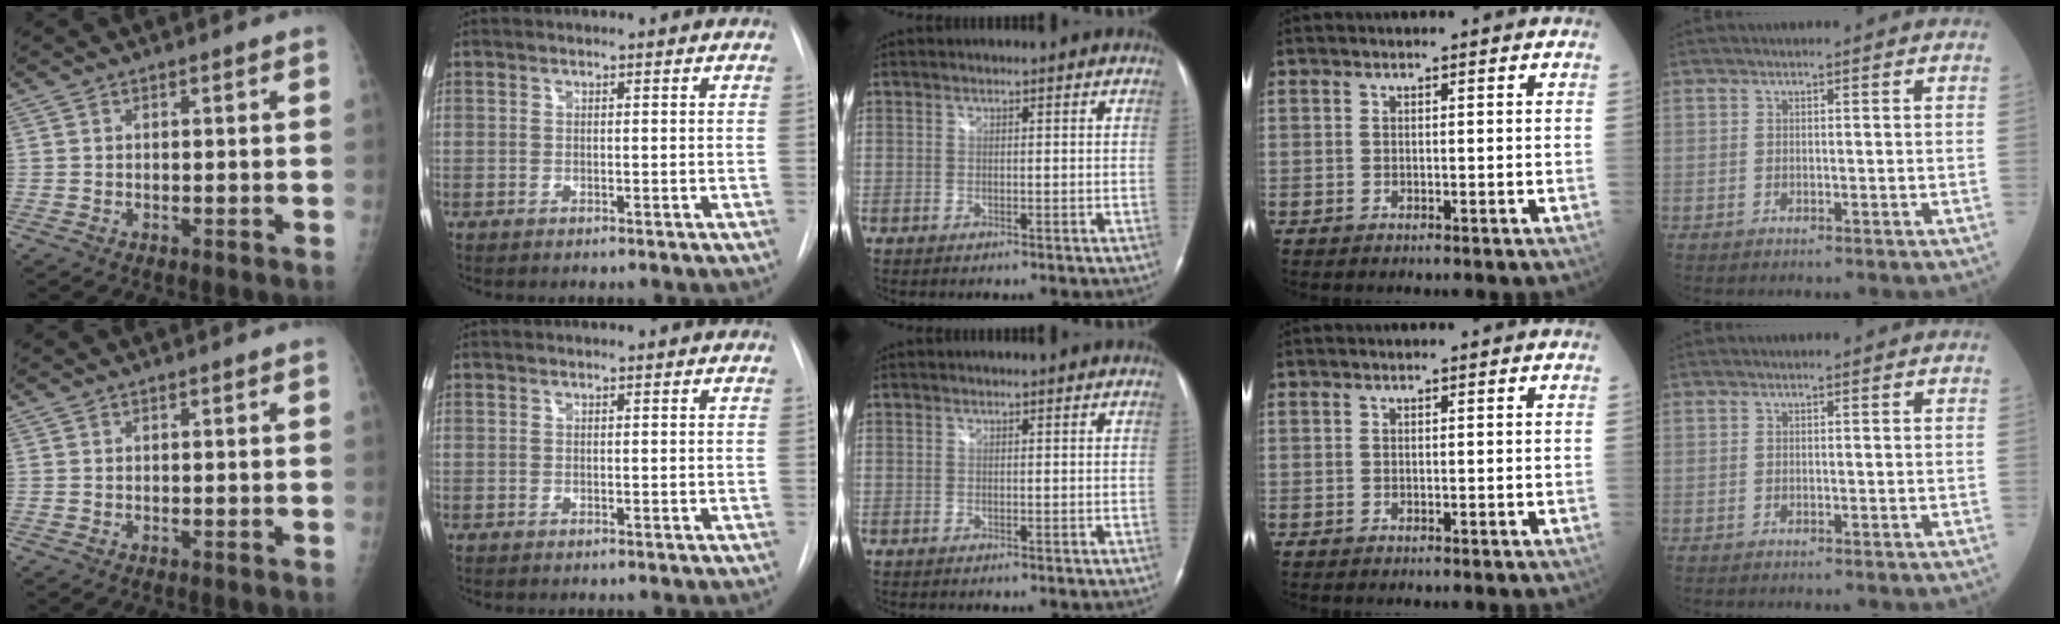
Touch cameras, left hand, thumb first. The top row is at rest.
{}